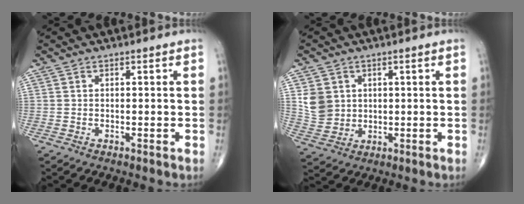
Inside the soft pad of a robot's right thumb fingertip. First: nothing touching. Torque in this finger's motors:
{"motor_torque": [-0.04, 0.04, 0.00, 0.00, 0.00]}